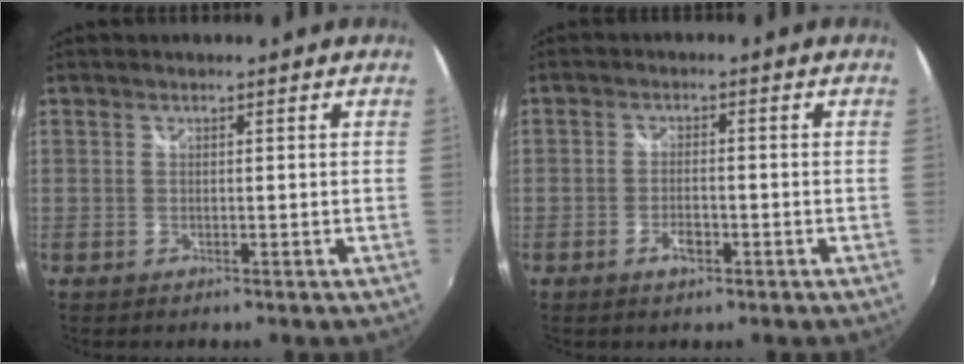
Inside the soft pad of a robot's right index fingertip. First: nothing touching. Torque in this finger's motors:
{"motor_torque": [-0.05, -0.01, 0.05, 0.03]}